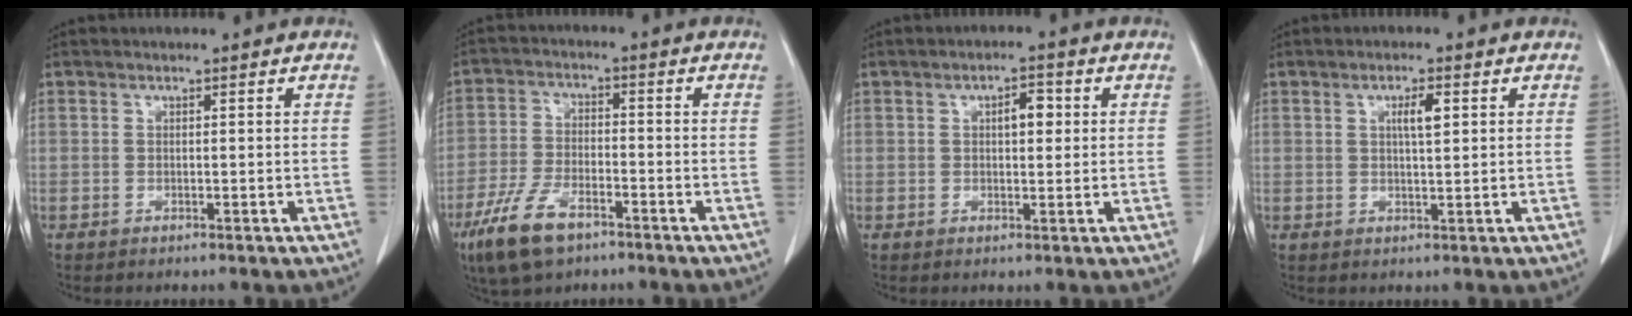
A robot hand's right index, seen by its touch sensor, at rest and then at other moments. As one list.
[{"total": 10.0, "force": [-6.2, 4.0, 6.7], "torque": [-0.147, -0.009, -0.113]}, {"total": 3.7, "force": [0.8, 1.6, 3.2], "torque": [-0.053, 0.009, 0.013]}, {"total": 3.4, "force": [1.0, 0.7, 3.1], "torque": [-0.056, 0.002, 0.018]}]